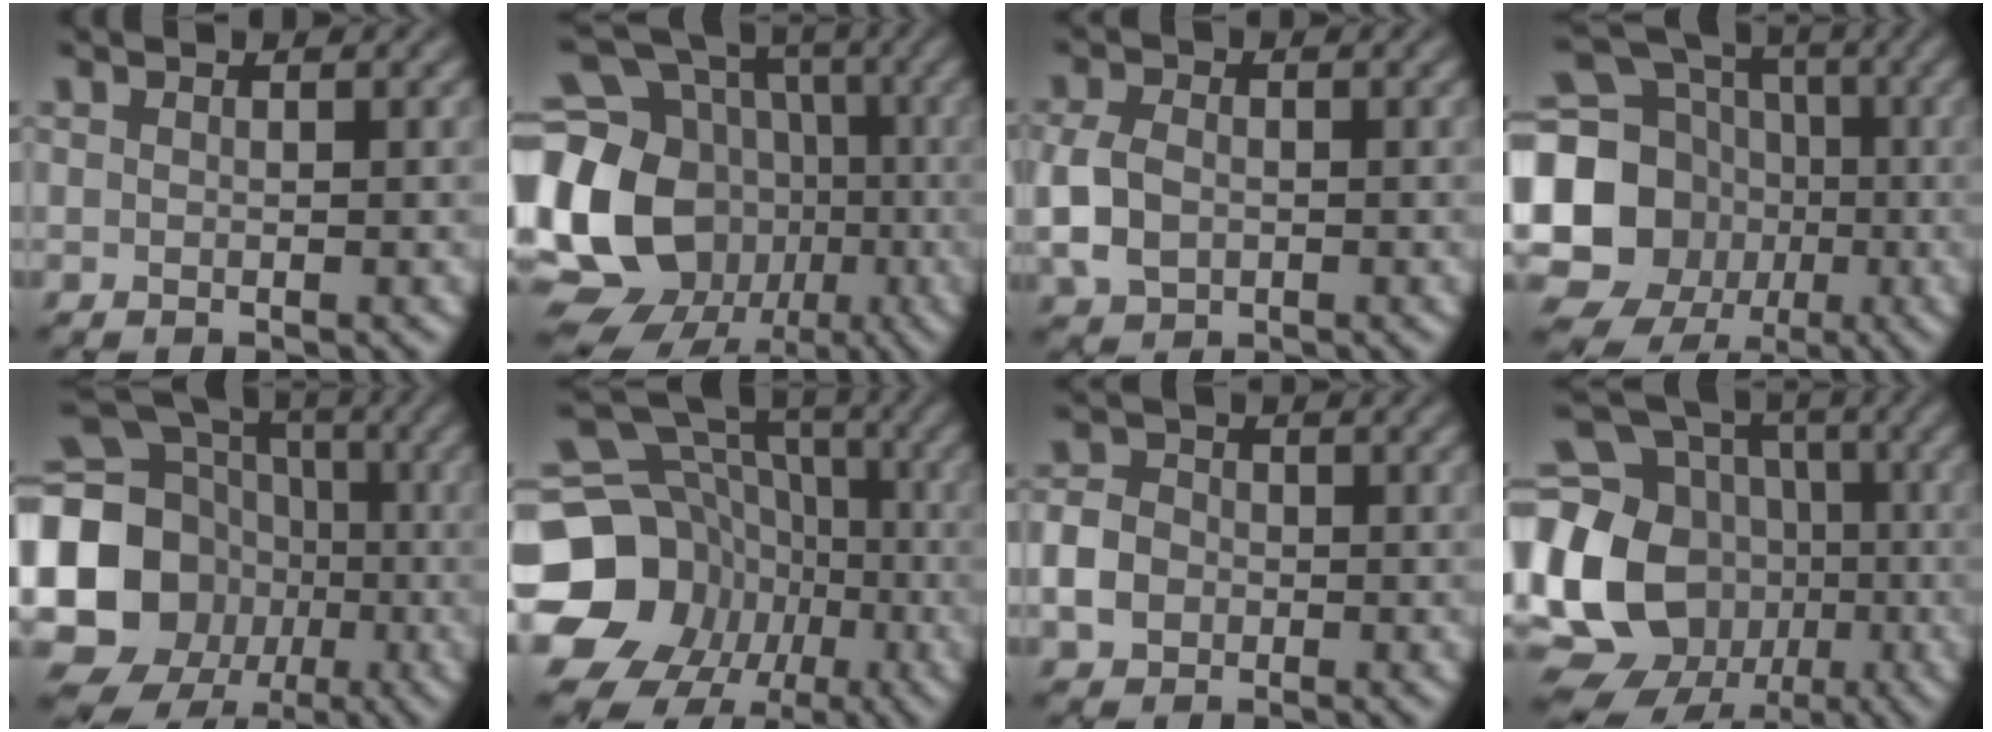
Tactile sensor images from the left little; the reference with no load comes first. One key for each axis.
{"total": 21.9, "fx": -4.3, "fy": 18.7, "fz": 10.7, "tx": -0.231, "ty": 0.011, "tz": -0.110}
{"total": 4.3, "fx": -0.8, "fy": 3.2, "fz": 2.8, "tx": -0.073, "ty": -0.004, "tz": -0.022}
{"total": 15.1, "fx": -2.1, "fy": 13.5, "fz": 6.5, "tx": -0.145, "ty": -0.017, "tz": -0.064}
{"total": 16.9, "fx": -2.6, "fy": 15.2, "fz": 7.0, "tx": -0.157, "ty": -0.006, "tz": -0.084}
{"total": 19.3, "fx": -5.5, "fy": 16.9, "fz": 7.4, "tx": -0.160, "ty": -0.015, "tz": -0.117}
{"total": 3.2, "fx": -1.4, "fy": 2.7, "fz": 1.2, "tx": -0.019, "ty": 0.001, "tz": -0.033}
{"total": 18.3, "fx": -3.3, "fy": 15.8, "fz": 8.6, "tx": -0.216, "ty": 0.011, "tz": -0.084}